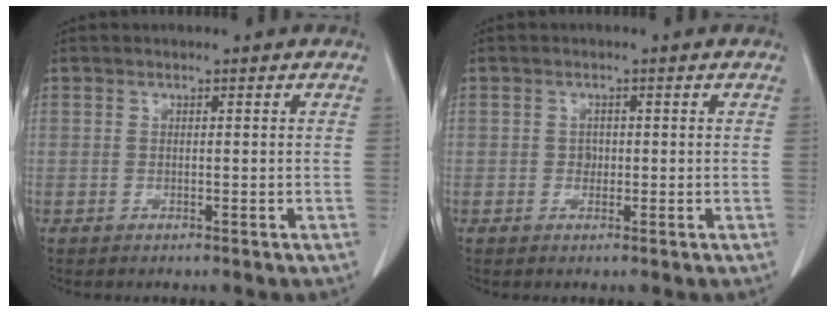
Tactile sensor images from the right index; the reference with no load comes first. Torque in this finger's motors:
{"motor_torque": [0.05, -0.04, 0.00, 0.00]}